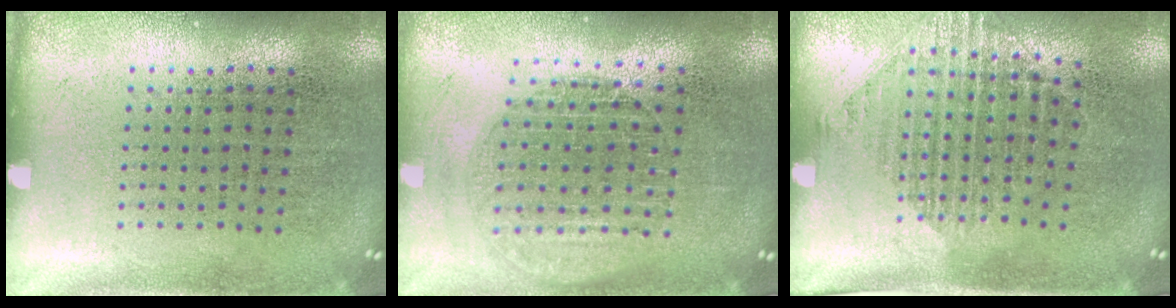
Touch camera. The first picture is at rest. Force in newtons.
{"total": 1.6, "press": 1.5, "slide": 0.7}
{"total": 1.5, "press": 1.2, "slide": 0.9}